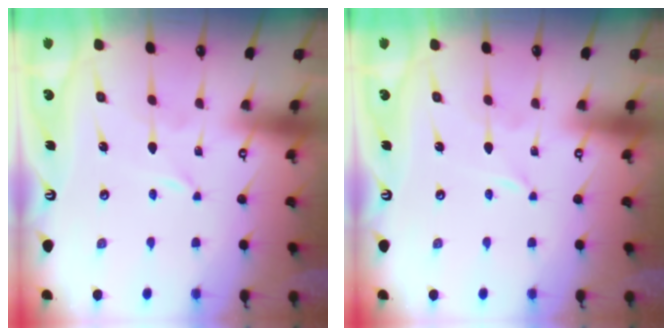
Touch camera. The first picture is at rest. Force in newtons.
{"total": 0.0}